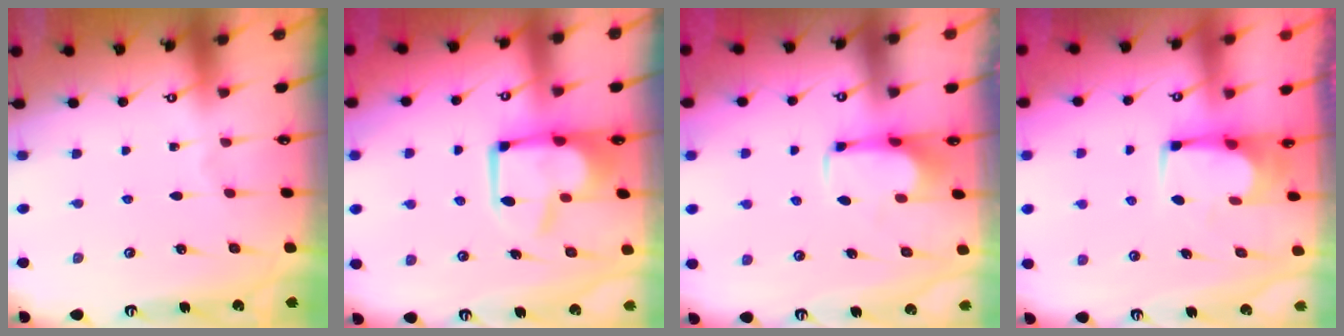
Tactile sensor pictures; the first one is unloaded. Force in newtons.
{"total": 2.8, "press": 2.7, "slide": 0.8}
{"total": 2.0, "press": 2.0, "slide": 0.3}
{"total": 2.1, "press": 2.1, "slide": 0.1}